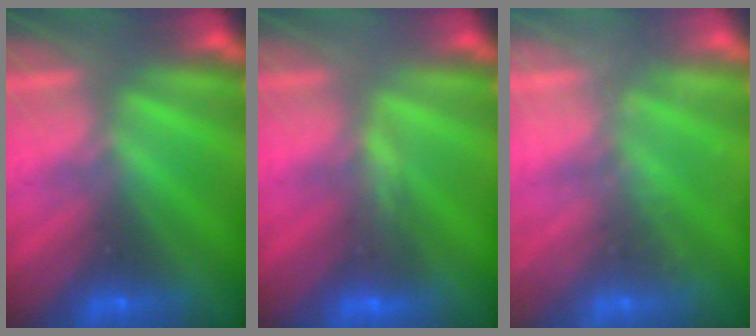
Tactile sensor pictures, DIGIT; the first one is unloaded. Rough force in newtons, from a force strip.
{"total": 4.8}
{"total": 1.9}